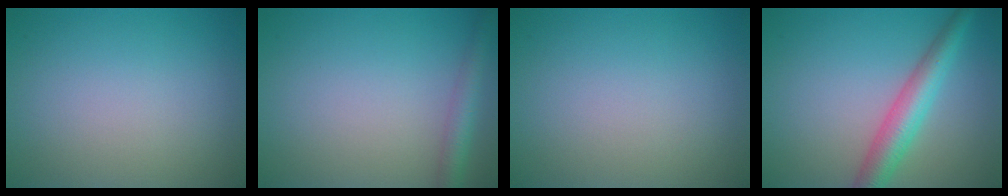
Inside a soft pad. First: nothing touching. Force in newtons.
{"total": 2.7, "press": 2.7, "slide": 0.2}
{"total": 0.0}
{"total": 4.5, "press": 4.5, "slide": 0.2}